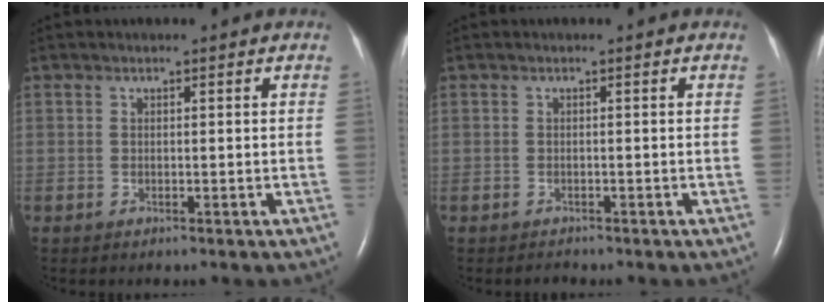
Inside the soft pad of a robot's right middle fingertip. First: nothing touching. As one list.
[{"total": 0.6, "force": [-0.6, 0.1, 0.0], "torque": [-0.002, -0.003, -0.009]}]